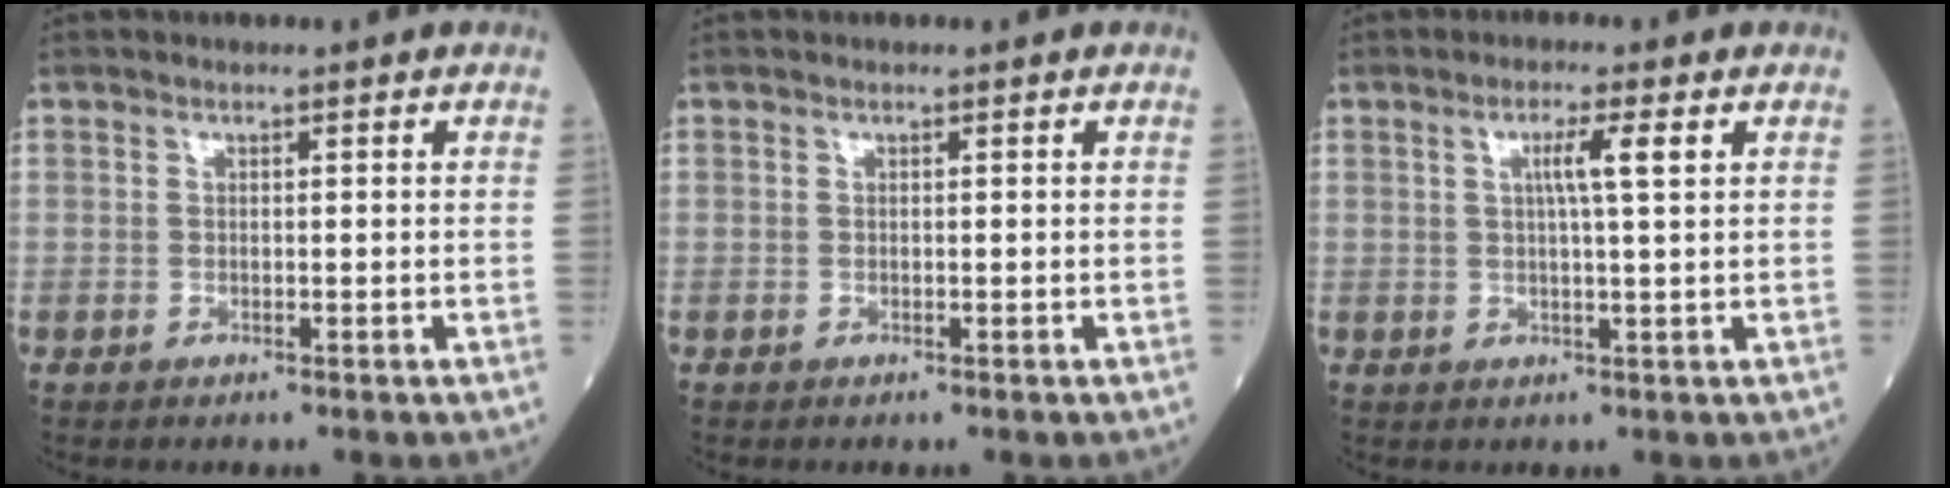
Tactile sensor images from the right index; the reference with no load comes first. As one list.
[{"total": 0.0}, {"total": 3.9, "force": [1.3, -0.3, 3.7], "torque": [-0.067, 0.002, 0.021]}]